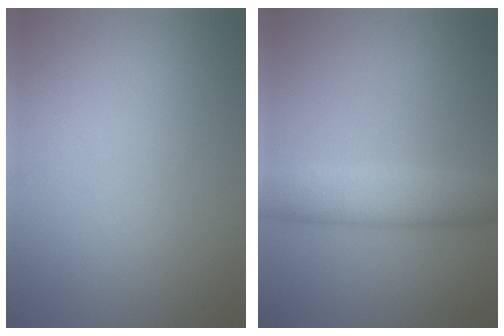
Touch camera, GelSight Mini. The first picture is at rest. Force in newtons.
{"total": 4.4, "press": 4.4, "slide": 0.1}